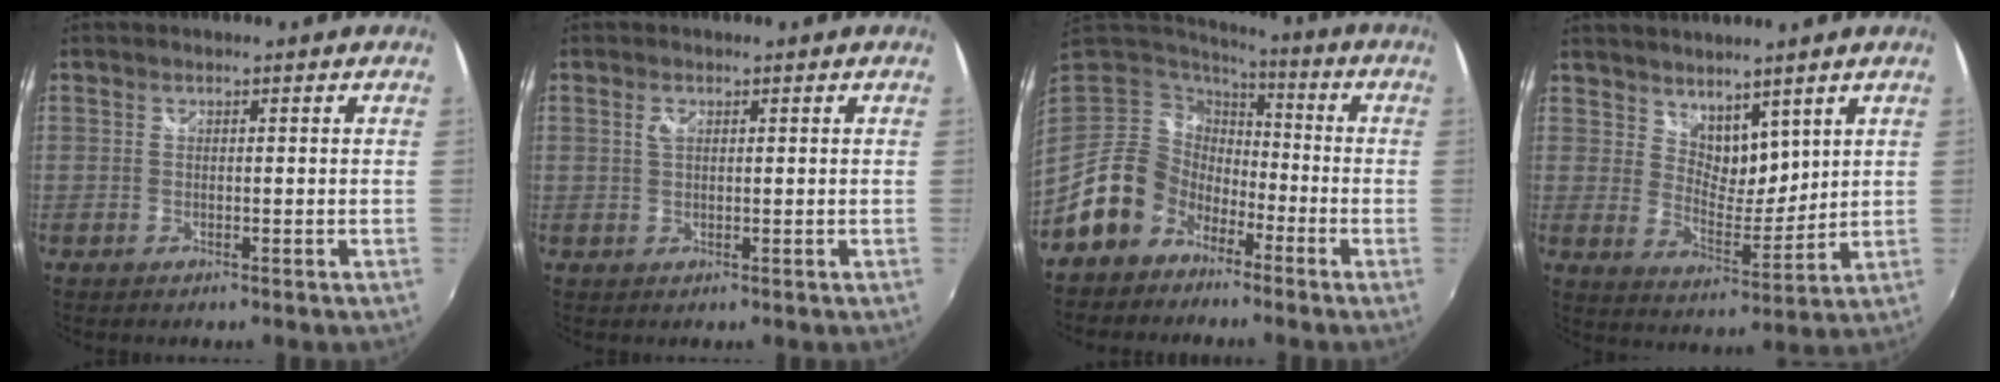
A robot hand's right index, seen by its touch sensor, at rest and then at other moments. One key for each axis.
{"total": 1.6, "fx": 0.6, "fy": 0.9, "fz": 1.2, "tx": -0.023, "ty": 0.000, "tz": 0.009}
{"total": 14.3, "fx": -7.8, "fy": 11.1, "fz": 4.6, "tx": -0.115, "ty": 0.017, "tz": -0.136}
{"total": 7.7, "fx": 5.7, "fy": 4.1, "fz": 3.1, "tx": -0.039, "ty": -0.004, "tz": 0.107}